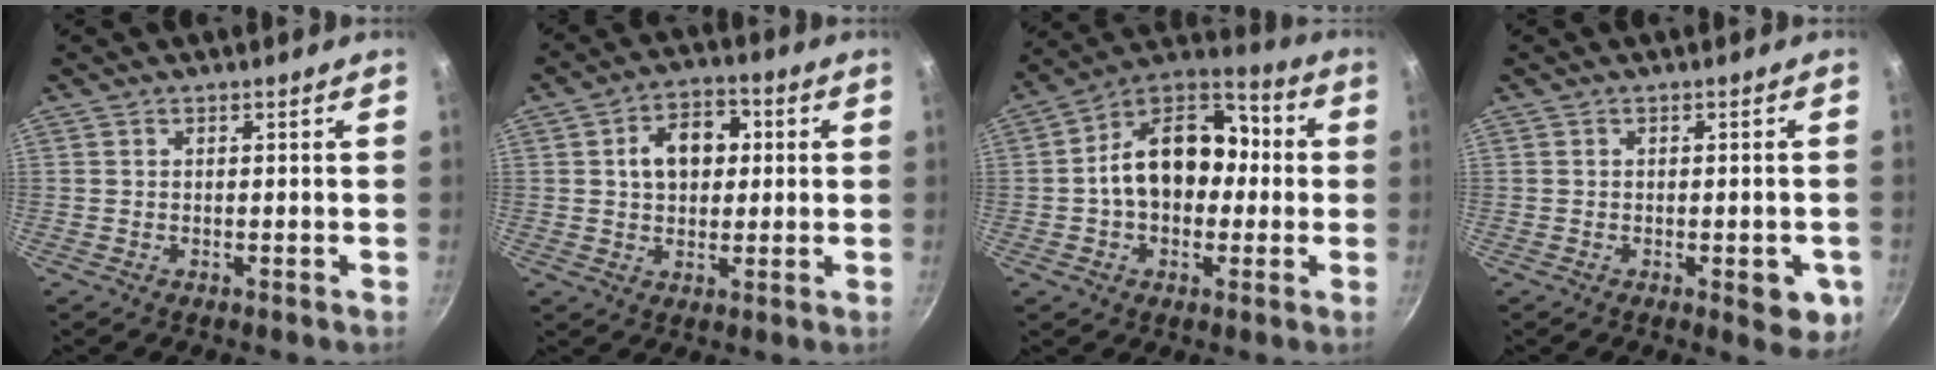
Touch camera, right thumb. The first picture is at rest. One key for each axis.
{"total": 9.5, "fx": 1.7, "fy": 6.5, "fz": 6.7, "tx": -0.081, "ty": 0.012, "tz": 0.023}
{"total": 17.4, "fx": 0.2, "fy": 11.8, "fz": 12.8, "tx": -0.166, "ty": 0.042, "tz": -0.007}
{"total": 4.9, "fx": -1.7, "fy": 2.0, "fz": 4.2, "tx": -0.031, "ty": 0.002, "tz": -0.014}